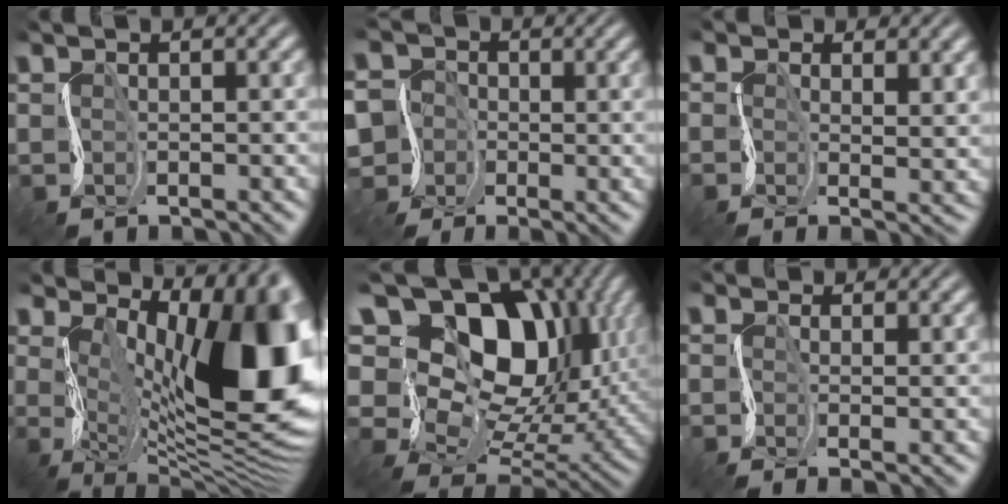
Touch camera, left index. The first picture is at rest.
{"total": 7.3, "force": [-3.0, 6.5, 1.5], "torque": [-0.044, 0.004, -0.100]}
{"total": 1.1, "force": [0.3, -0.9, -0.6], "torque": [0.015, -0.014, 0.000]}
{"total": 13.9, "force": [2.0, 5.8, 12.5], "torque": [-0.129, -0.018, 0.036]}
{"total": 15.7, "force": [5.4, 10.1, 10.7], "torque": [-0.163, 0.049, 0.078]}
{"total": 2.0, "force": [-0.6, -1.4, -1.3], "torque": [0.025, -0.007, -0.020]}